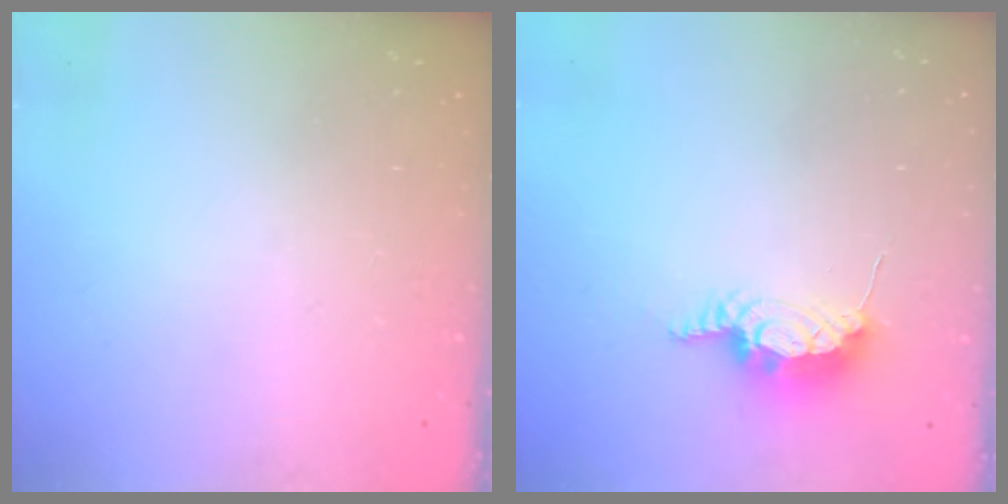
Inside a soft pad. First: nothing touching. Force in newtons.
{"total": 8.3, "press": 8.3, "slide": 0.1}